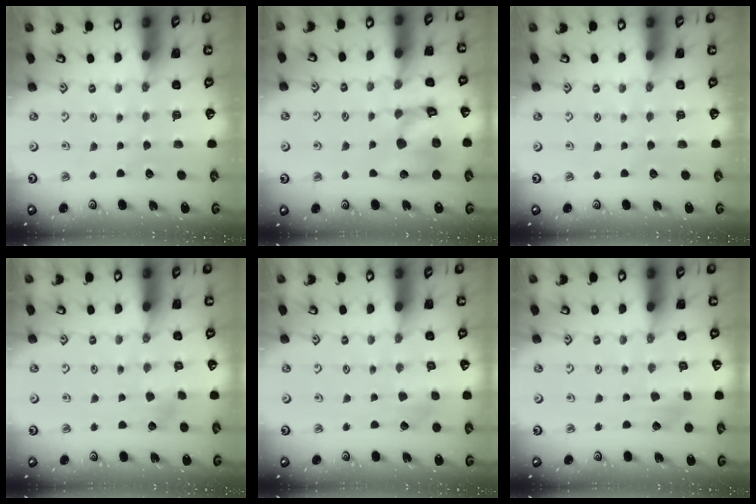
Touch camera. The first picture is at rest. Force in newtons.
{"total": 14.4, "press": 14.3, "slide": 1.8}
{"total": 0.0}
{"total": 1.8, "press": 1.8, "slide": 0.3}
{"total": 2.3, "press": 2.3, "slide": 0.6}
{"total": 2.7, "press": 2.7, "slide": 0.4}